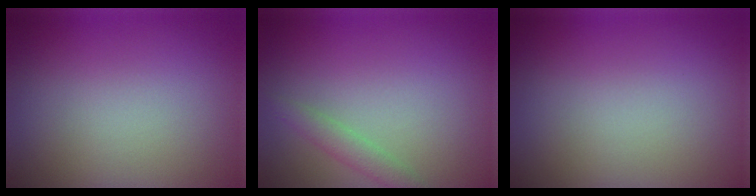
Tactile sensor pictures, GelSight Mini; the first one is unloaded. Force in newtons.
{"total": 1.6, "press": 1.6, "slide": 0.2}
{"total": 0.0}